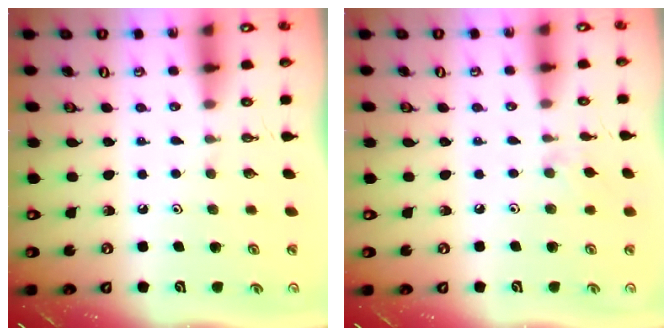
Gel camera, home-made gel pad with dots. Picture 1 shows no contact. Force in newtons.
{"total": 4.6, "press": 4.5, "slide": 0.8}